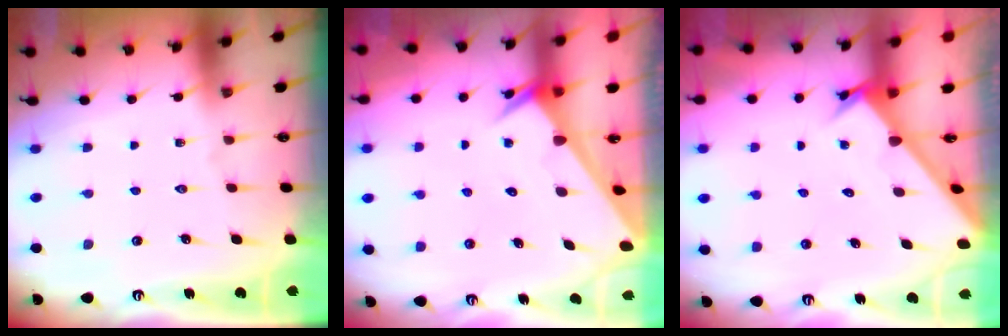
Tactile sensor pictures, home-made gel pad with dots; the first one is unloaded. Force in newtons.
{"total": 2.5, "press": 2.5, "slide": 0.0}
{"total": 2.7, "press": 2.7, "slide": 0.2}